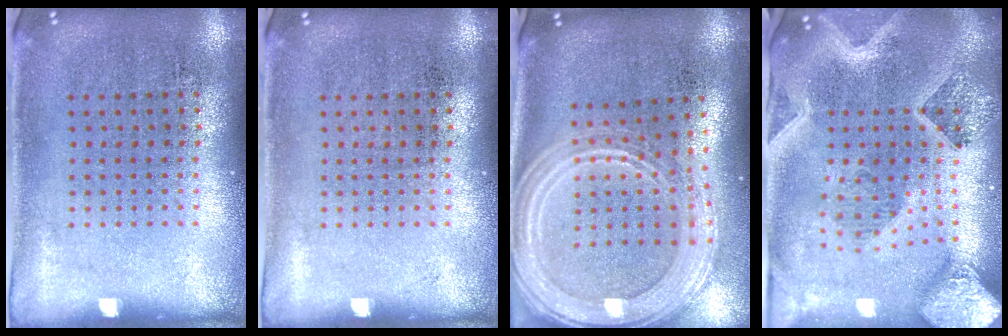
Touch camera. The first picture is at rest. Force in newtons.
{"total": 0.0}
{"total": 3.1, "press": 2.5, "slide": 1.7}
{"total": 4.2, "press": 3.3, "slide": 2.6}